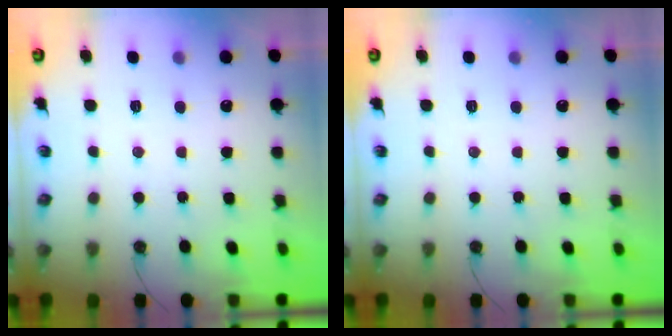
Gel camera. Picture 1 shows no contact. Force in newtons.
{"total": 0.0}